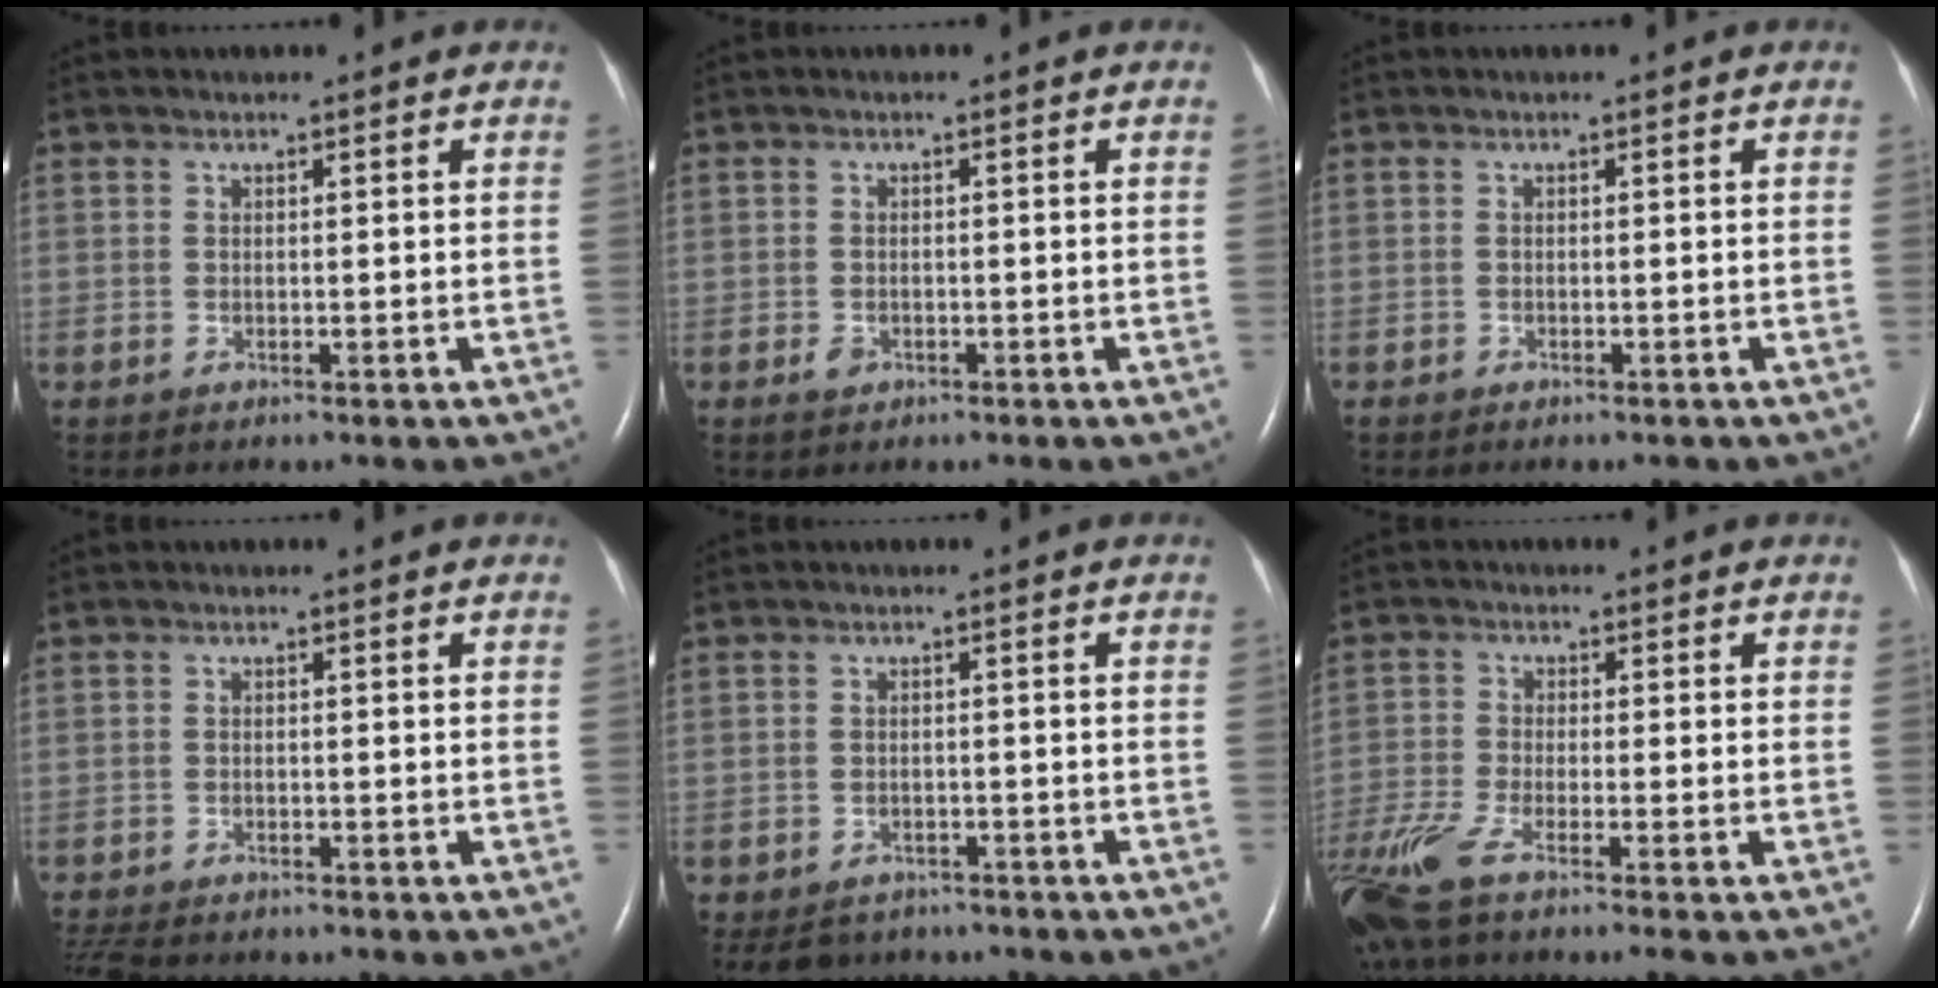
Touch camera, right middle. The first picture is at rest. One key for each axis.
{"total": 1.3, "fx": -0.7, "fy": 0.9, "fz": 0.6, "tx": -0.014, "ty": 0.001, "tz": -0.008}
{"total": 1.2, "fx": -1.0, "fy": 0.5, "fz": 0.4, "tx": -0.008, "ty": -0.002, "tz": -0.012}
{"total": 5.9, "fx": -5.3, "fy": 1.6, "fz": 2.1, "tx": -0.038, "ty": -0.013, "tz": -0.088}
{"total": 6.1, "fx": -5.1, "fy": 3.2, "fz": 0.7, "tx": -0.007, "ty": 0.000, "tz": -0.070}
{"total": 8.5, "fx": -6.3, "fy": 0.3, "fz": 5.7, "tx": -0.125, "ty": -0.023, "tz": -0.121}